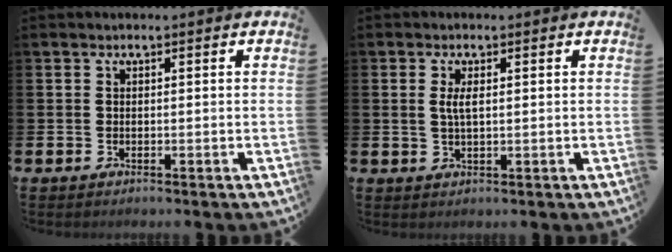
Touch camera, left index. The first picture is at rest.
{"total": 2.3, "force": [0.8, 0.7, 2.1], "torque": [-0.041, 0.004, 0.011]}